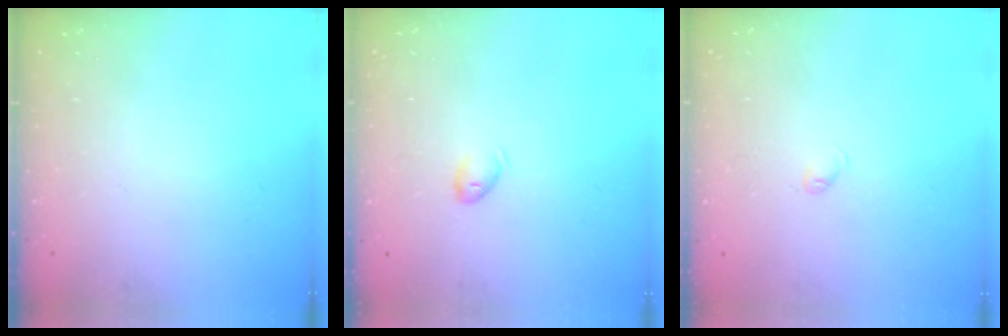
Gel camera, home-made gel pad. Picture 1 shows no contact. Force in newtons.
{"total": 4.9, "press": 4.9, "slide": 0.6}
{"total": 2.4, "press": 2.4, "slide": 0.4}